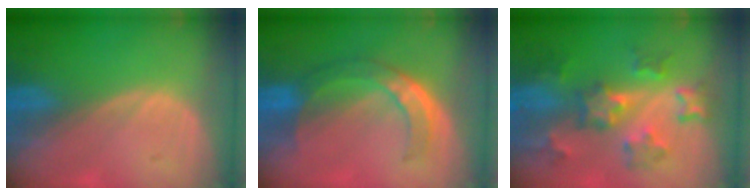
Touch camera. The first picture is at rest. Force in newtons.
{"total": 7.8, "press": 6.5, "slide": 4.3}
{"total": 8.3, "press": 7.8, "slide": 2.9}